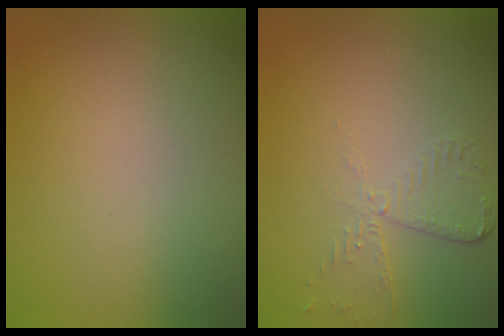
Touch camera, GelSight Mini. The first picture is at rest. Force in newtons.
{"total": 2.5, "press": 2.3, "slide": 1.2}